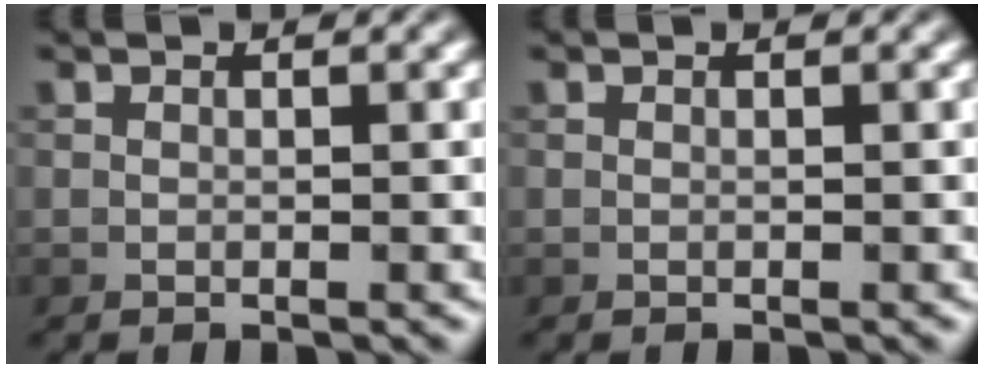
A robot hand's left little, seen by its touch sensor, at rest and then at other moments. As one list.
[{"total": 0.0}]